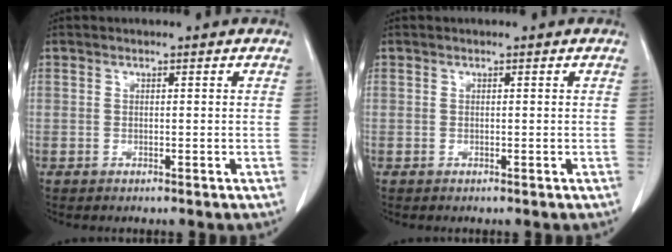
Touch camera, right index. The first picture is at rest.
{"total": 0.0}